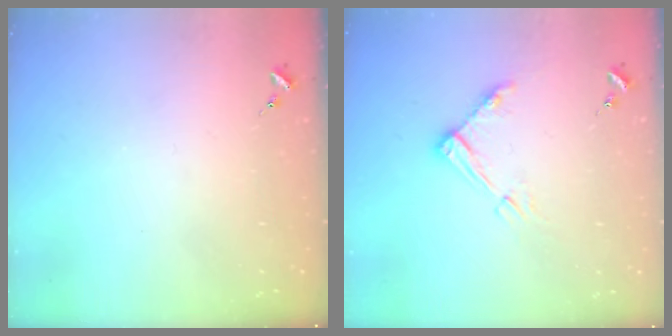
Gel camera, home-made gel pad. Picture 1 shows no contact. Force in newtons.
{"total": 9.1, "press": 9.1, "slide": 0.8}